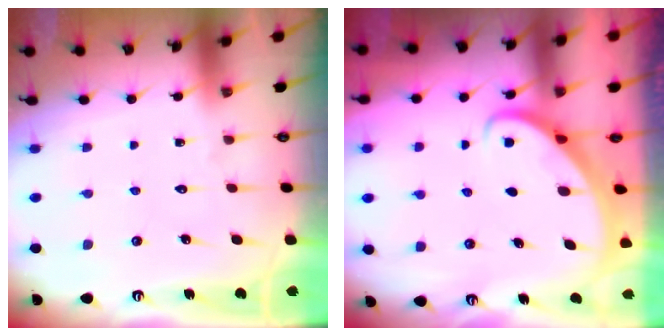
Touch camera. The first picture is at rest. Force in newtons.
{"total": 2.8, "press": 2.8, "slide": 0.2}